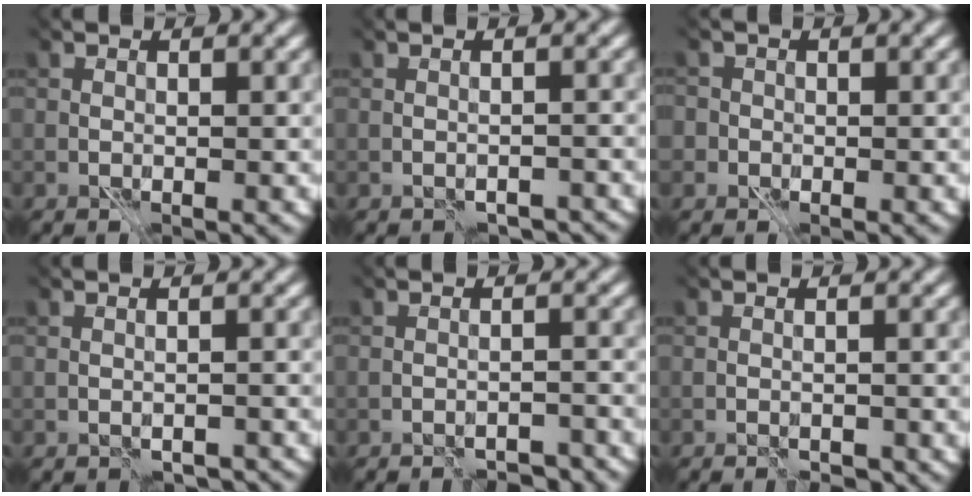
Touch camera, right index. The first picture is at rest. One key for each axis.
{"total": 1.6, "fx": -1.4, "fy": 0.6, "fz": -0.4, "tx": 0.030, "ty": 0.002, "tz": -0.013}
{"total": 2.9, "fx": 0.3, "fy": 2.6, "fz": 1.1, "tx": -0.017, "ty": 0.021, "tz": -0.021}
{"total": 0.9, "fx": -0.7, "fy": 0.1, "fz": -0.5, "tx": 0.022, "ty": 0.002, "tz": -0.010}
{"total": 3.5, "fx": -3.5, "fy": -0.2, "fz": 0.2, "tx": 0.008, "ty": 0.016, "tz": -0.034}
{"total": 1.1, "fx": -1.1, "fy": -0.1, "fz": 0.1, "tx": 0.005, "ty": -0.002, "tz": -0.012}